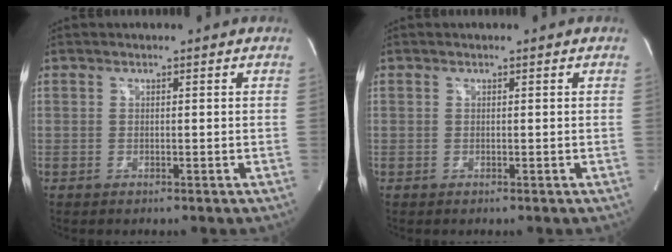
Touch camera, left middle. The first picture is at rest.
{"total": 0.0}